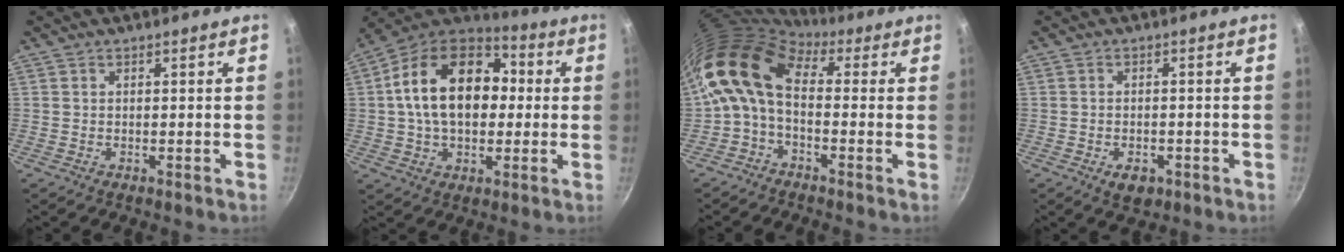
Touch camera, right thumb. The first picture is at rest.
{"total": 20.6, "force": [1.9, 13.9, 15.1], "torque": [-0.227, 0.034, 0.016]}
{"total": 11.9, "force": [0.5, 7.3, 9.4], "torque": [-0.177, 0.024, -0.011]}
{"total": 4.0, "force": [-1.8, 2.5, 2.5], "torque": [-0.034, 0.011, -0.019]}